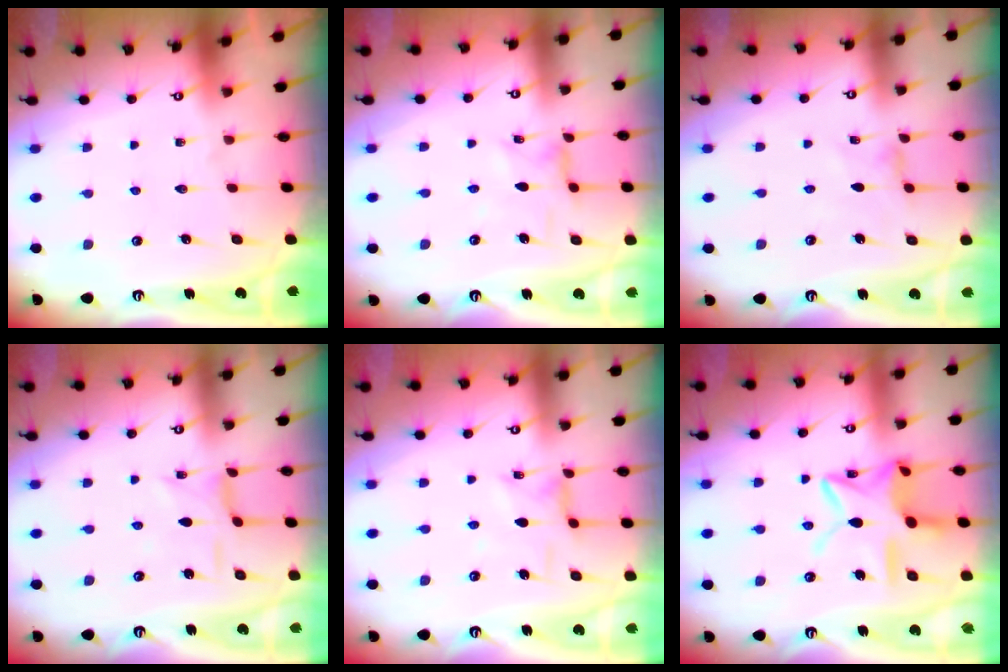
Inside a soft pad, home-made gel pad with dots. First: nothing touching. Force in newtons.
{"total": 1.7, "press": 1.6, "slide": 0.2}
{"total": 0.9, "press": 0.8, "slide": 0.3}
{"total": 1.7, "press": 1.7, "slide": 0.3}
{"total": 2.8, "press": 2.8, "slide": 0.2}
{"total": 14.4, "press": 14.3, "slide": 1.1}